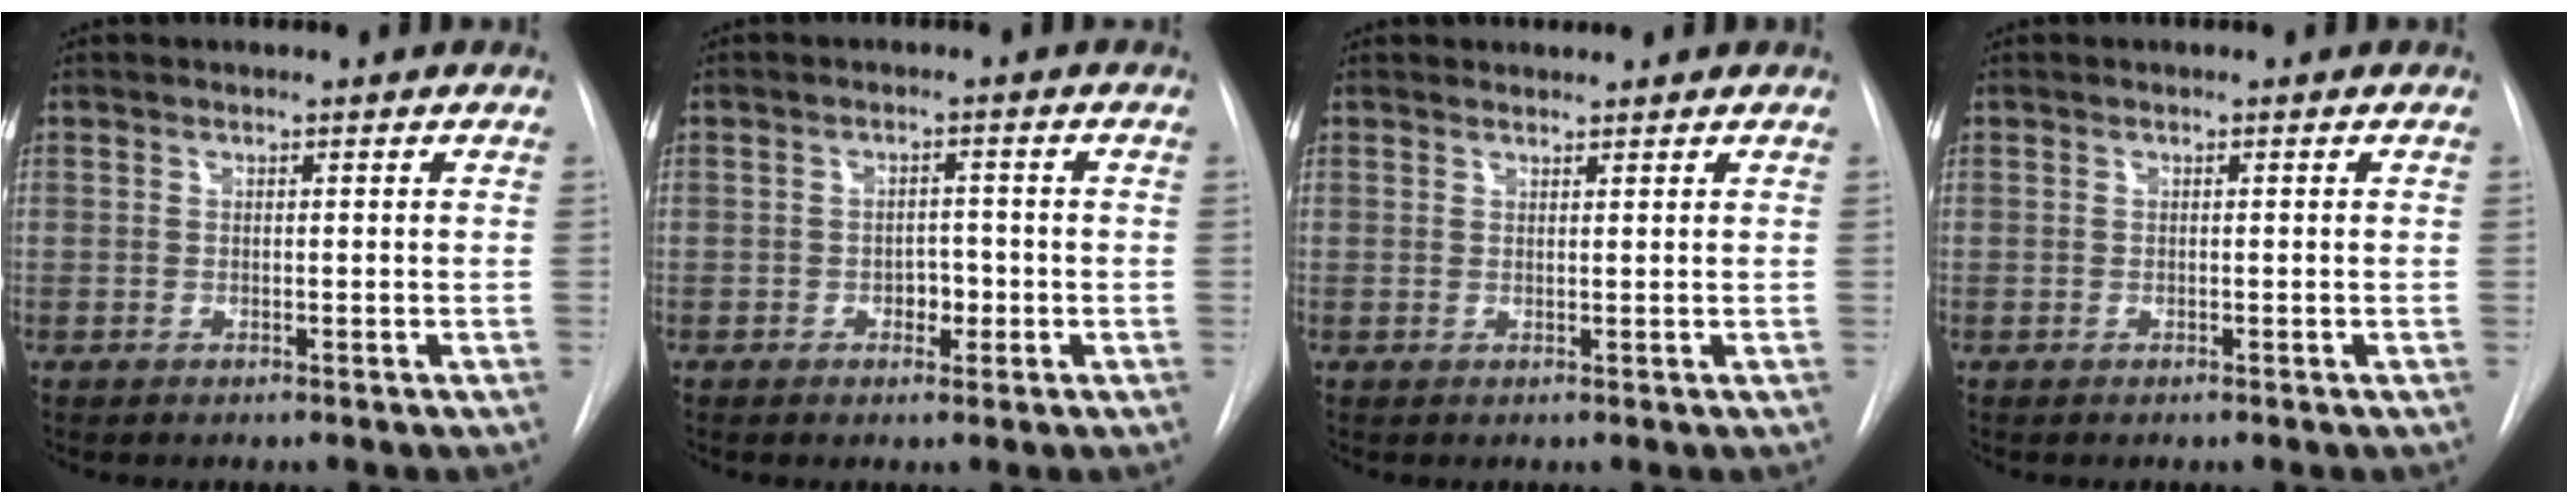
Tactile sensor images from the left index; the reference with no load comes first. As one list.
[{"total": 2.4, "force": [-0.8, 1.6, 1.6], "torque": [-0.017, 0.006, -0.009]}, {"total": 1.5, "force": [1.5, 0.1, -0.1], "torque": [-0.005, 0.012, 0.030]}, {"total": 0.0}]